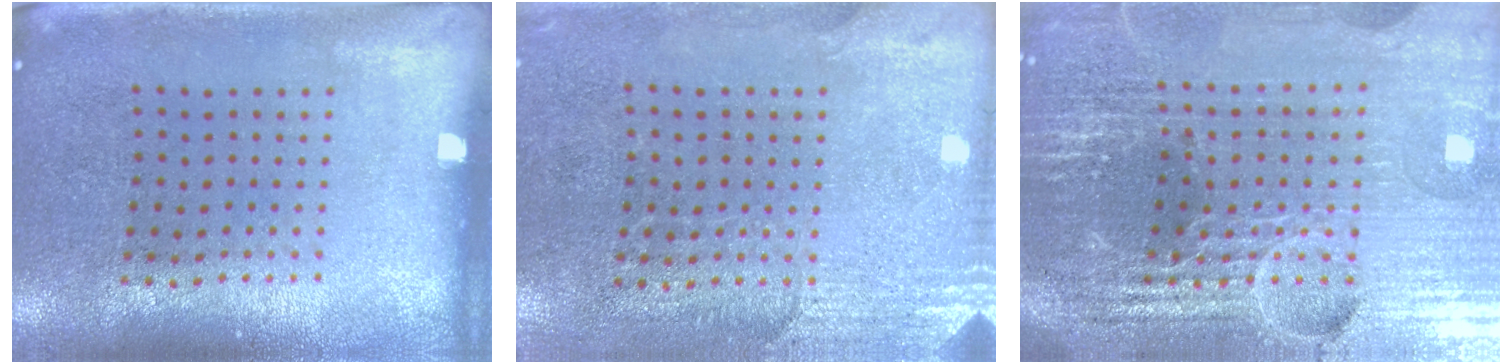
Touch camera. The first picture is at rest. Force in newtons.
{"total": 2.7, "press": 2.4, "slide": 1.2}
{"total": 6.5, "press": 5.7, "slide": 3.2}